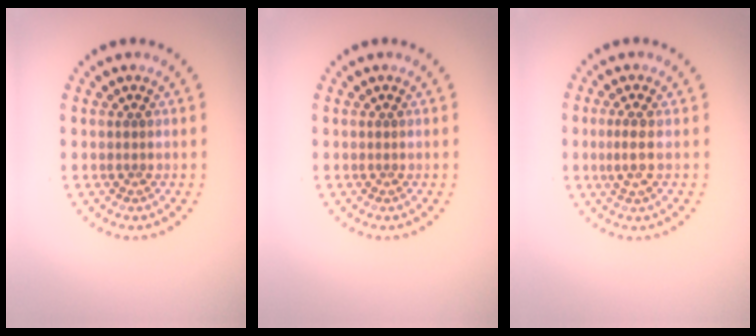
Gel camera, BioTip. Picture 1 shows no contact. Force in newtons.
{"total": 0.0}
{"total": 1.8, "press": 1.5, "slide": 0.9}